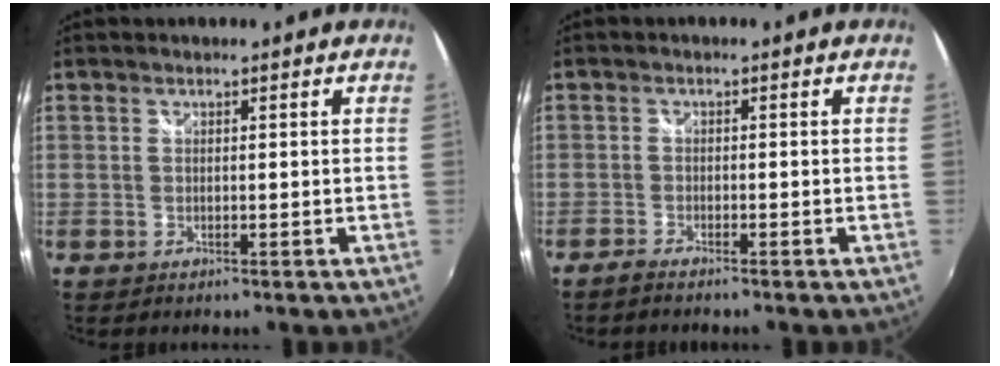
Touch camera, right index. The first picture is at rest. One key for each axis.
{"total": 2.2, "fx": -2.0, "fy": 0.2, "fz": 0.8, "tx": -0.030, "ty": -0.007, "tz": -0.041}